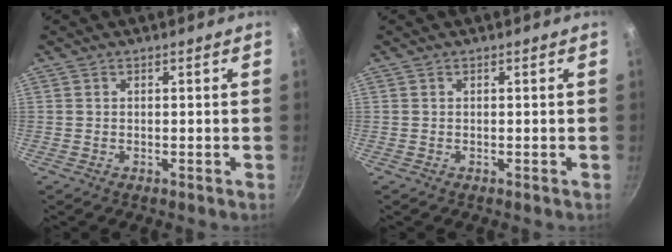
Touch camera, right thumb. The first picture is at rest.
{"total": 0.0}